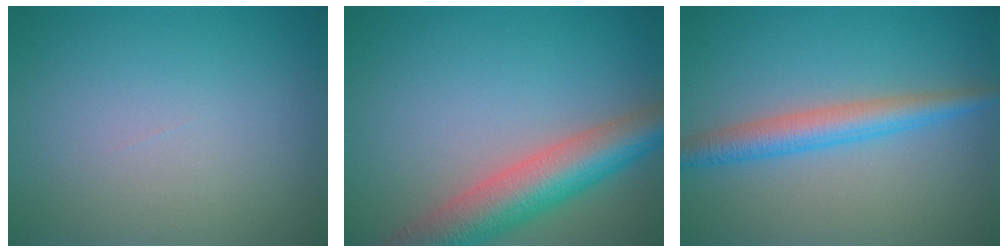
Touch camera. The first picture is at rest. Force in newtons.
{"total": 7.6, "press": 7.6, "slide": 0.4}
{"total": 3.7, "press": 3.7, "slide": 0.0}